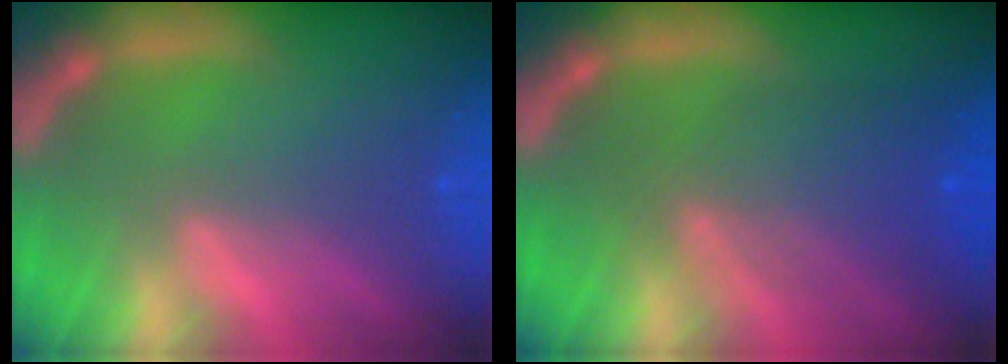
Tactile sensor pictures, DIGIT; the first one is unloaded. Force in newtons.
{"total": 6.0}